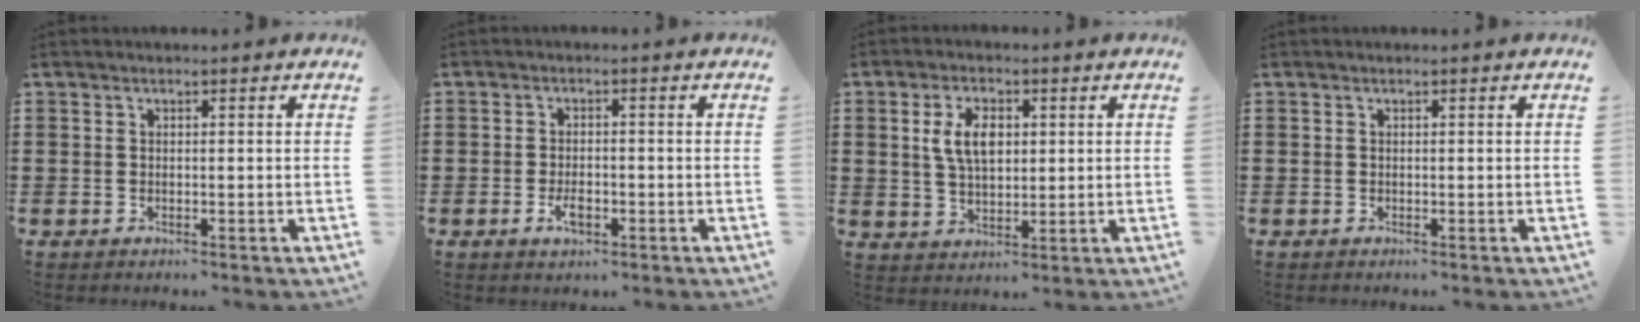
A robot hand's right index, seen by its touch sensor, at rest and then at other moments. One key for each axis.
{"total": 2.9, "fx": -1.1, "fy": 1.2, "fz": 2.4, "tx": -0.050, "ty": -0.002, "tz": -0.021}
{"total": 6.1, "fx": 1.4, "fy": 3.3, "fz": 4.9, "tx": -0.104, "ty": 0.008, "tz": 0.019}
{"total": 0.0}